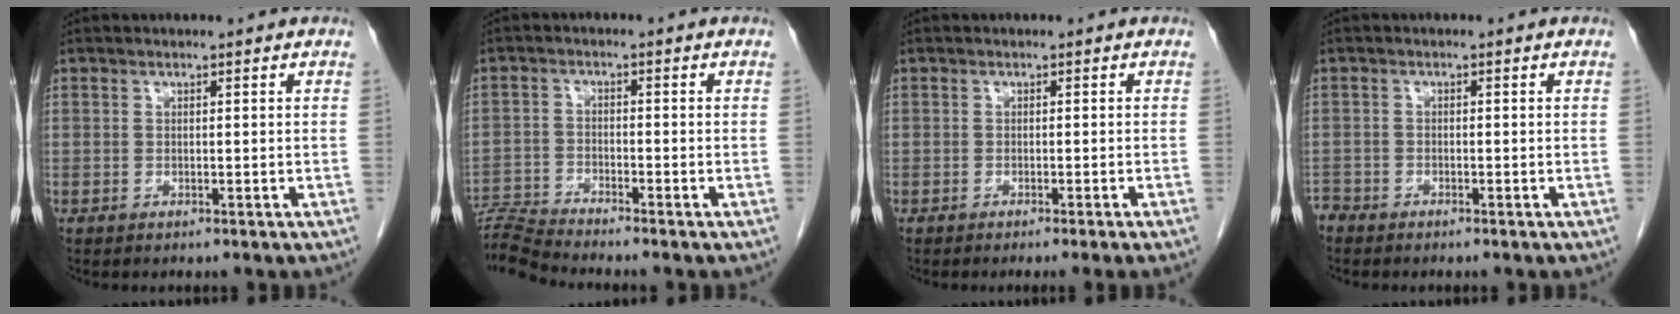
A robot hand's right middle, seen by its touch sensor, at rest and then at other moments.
{"total": 6.6, "force": [-6.3, -1.9, 0.6], "torque": [-0.014, -0.005, -0.120]}
{"total": 3.0, "force": [-2.2, -1.0, 1.7], "torque": [-0.018, 0.001, -0.028]}
{"total": 2.0, "force": [-1.9, 0.6, -0.1], "torque": [0.002, -0.002, -0.037]}